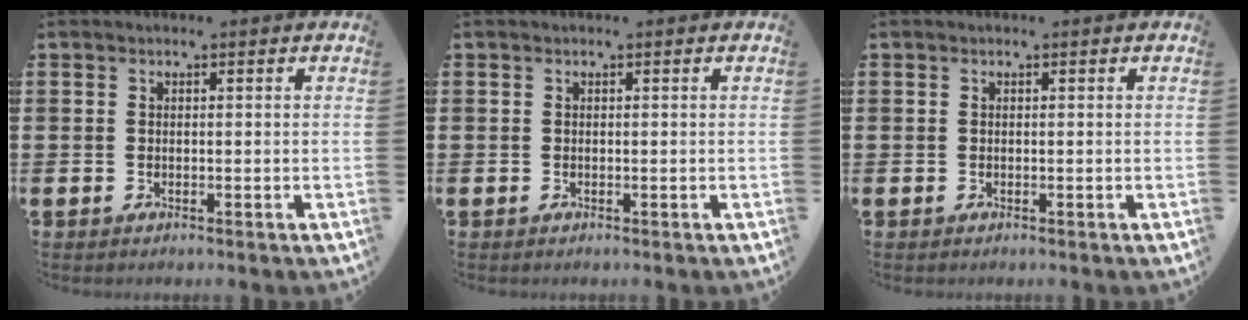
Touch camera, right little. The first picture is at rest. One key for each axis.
{"total": 0.0}
{"total": 0.0}